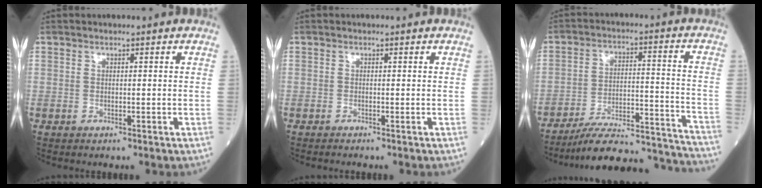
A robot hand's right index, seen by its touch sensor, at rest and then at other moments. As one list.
[{"total": 1.1, "force": [-1.0, -0.1, 0.5], "torque": [-0.011, -0.002, -0.012]}, {"total": 21.3, "force": [-20.3, 1.9, 6.3], "torque": [-0.071, 0.018, -0.289]}]